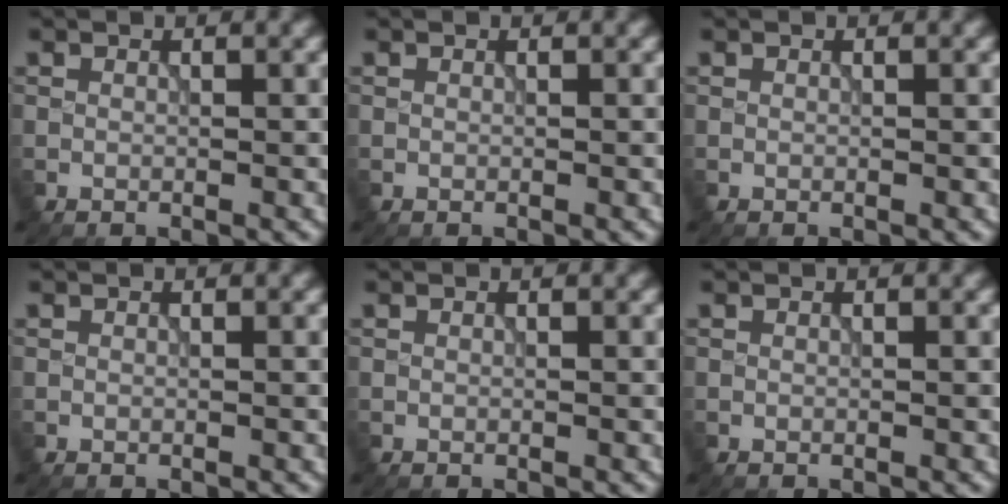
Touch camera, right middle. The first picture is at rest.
{"total": 0.0}
{"total": 0.0}
{"total": 0.0}
{"total": 0.0}
{"total": 0.0}